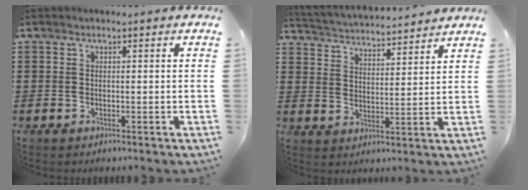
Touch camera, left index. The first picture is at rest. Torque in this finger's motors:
{"motor_torque": [1.03, -1.10, 0.43, 0.13]}